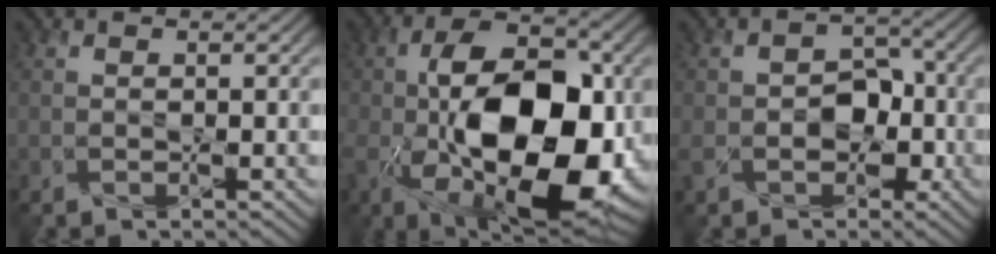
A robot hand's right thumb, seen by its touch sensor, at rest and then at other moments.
{"total": 17.6, "force": [-3.0, 9.8, 14.3], "torque": [-0.251, -0.022, -0.042]}
{"total": 6.6, "force": [-2.0, 5.0, 3.8], "torque": [-0.057, -0.005, -0.037]}